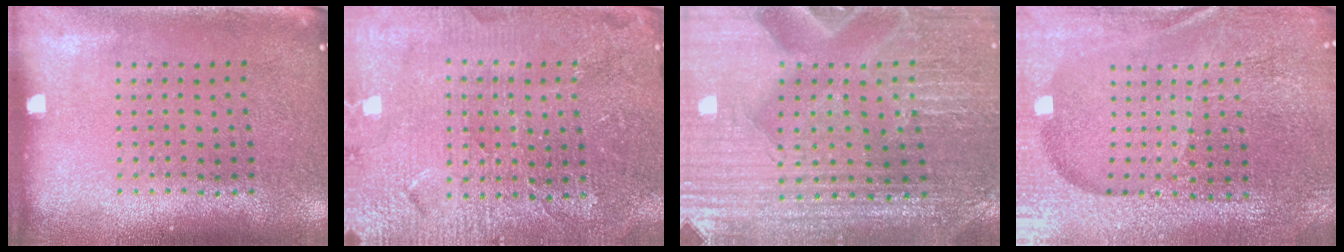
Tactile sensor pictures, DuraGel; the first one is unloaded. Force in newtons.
{"total": 4.3, "press": 4.1, "slide": 1.2}
{"total": 3.3, "press": 3.3, "slide": 0.3}
{"total": 4.5, "press": 4.4, "slide": 1.3}